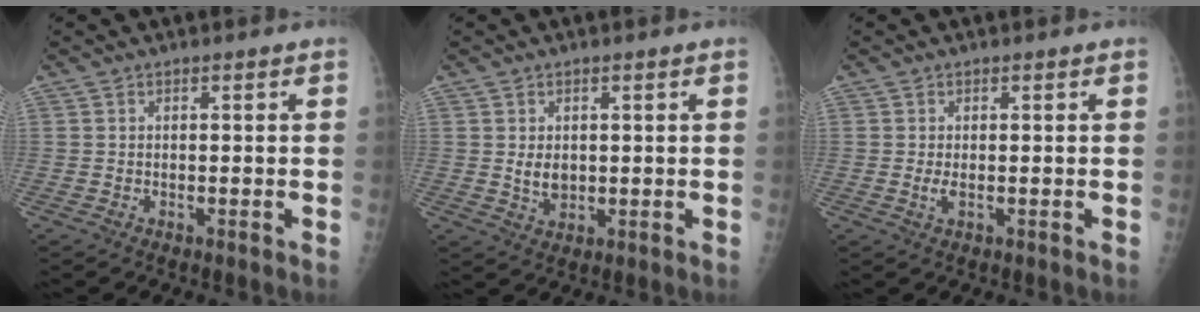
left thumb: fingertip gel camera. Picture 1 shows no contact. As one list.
[{"total": 3.5, "force": [0.5, 2.4, 2.4], "torque": [-0.031, -0.008, 0.016]}, {"total": 1.9, "force": [0.1, 0.7, 1.8], "torque": [-0.036, -0.002, 0.004]}]